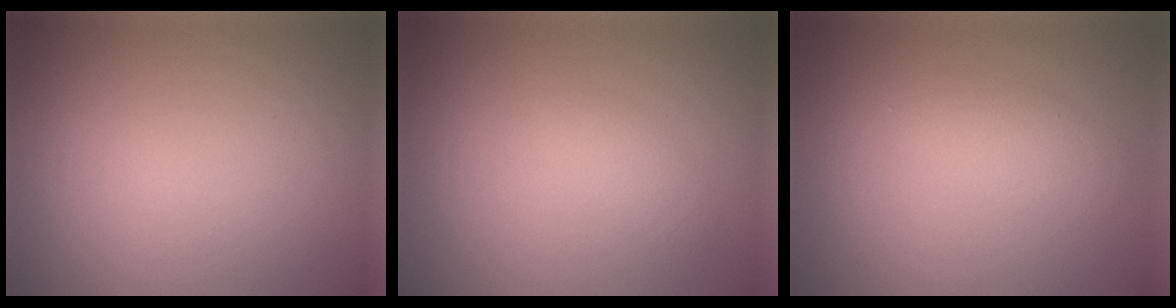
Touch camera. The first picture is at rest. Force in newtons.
{"total": 1.3, "press": 1.3, "slide": 0.1}
{"total": 2.0, "press": 2.0, "slide": 0.1}